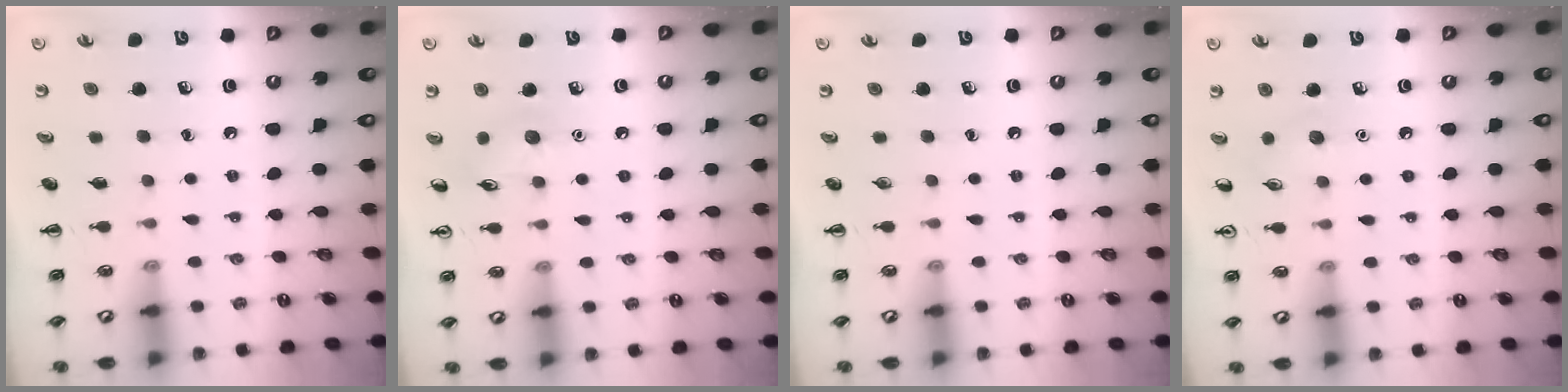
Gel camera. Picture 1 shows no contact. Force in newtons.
{"total": 5.7, "press": 5.5, "slide": 1.4}
{"total": 0.0}
{"total": 4.0, "press": 3.8, "slide": 1.4}